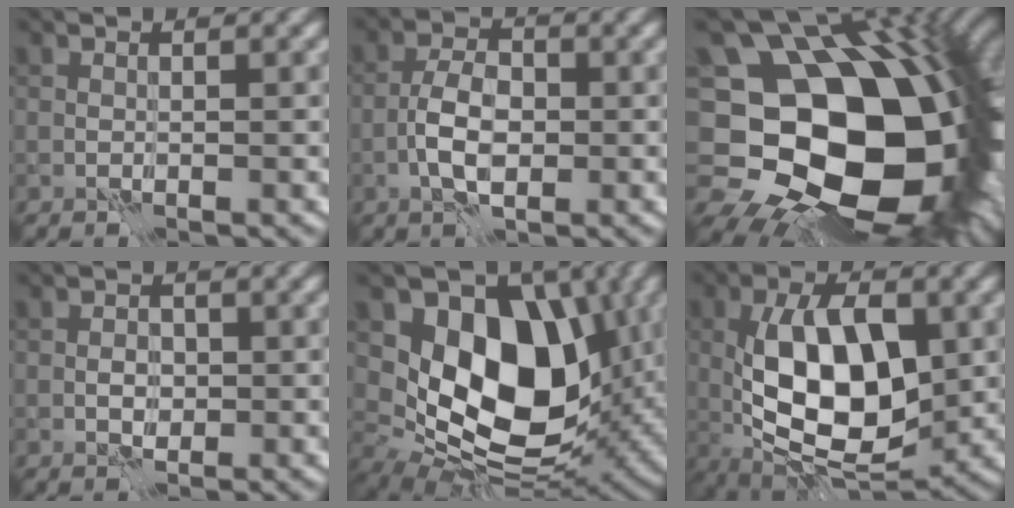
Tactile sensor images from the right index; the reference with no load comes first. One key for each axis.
{"total": 4.1, "fx": -1.4, "fy": 2.2, "fz": 3.2, "tx": -0.060, "ty": 0.004, "tz": -0.029}
{"total": 19.8, "fx": -2.0, "fy": 14.2, "fz": 13.6, "tx": -0.234, "ty": -0.035, "tz": -0.006}
{"total": 1.7, "fx": -0.4, "fy": 1.3, "fz": 1.0, "tx": -0.014, "ty": 0.000, "tz": -0.011}
{"total": 12.4, "fx": 2.1, "fy": 8.3, "fz": 9.0, "tx": -0.127, "ty": -0.018, "tz": 0.037}
{"total": 10.7, "fx": -0.1, "fy": 5.3, "fz": 9.3, "tx": -0.154, "ty": 0.000, "tz": -0.001}